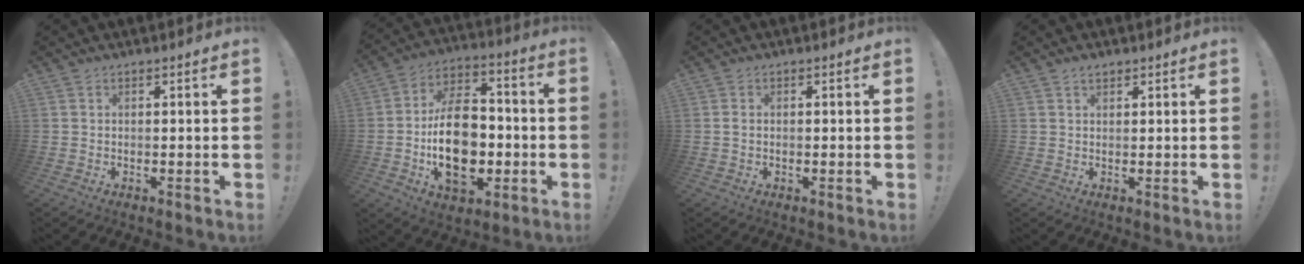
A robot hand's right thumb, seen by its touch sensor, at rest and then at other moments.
{"total": 21.0, "force": [-3.7, 13.4, 15.8], "torque": [-0.266, 0.015, -0.055]}
{"total": 1.1, "force": [0.0, 0.7, 0.9], "torque": [-0.018, 0.004, 0.000]}
{"total": 1.5, "force": [1.1, 0.7, 0.7], "torque": [-0.012, -0.001, 0.020]}